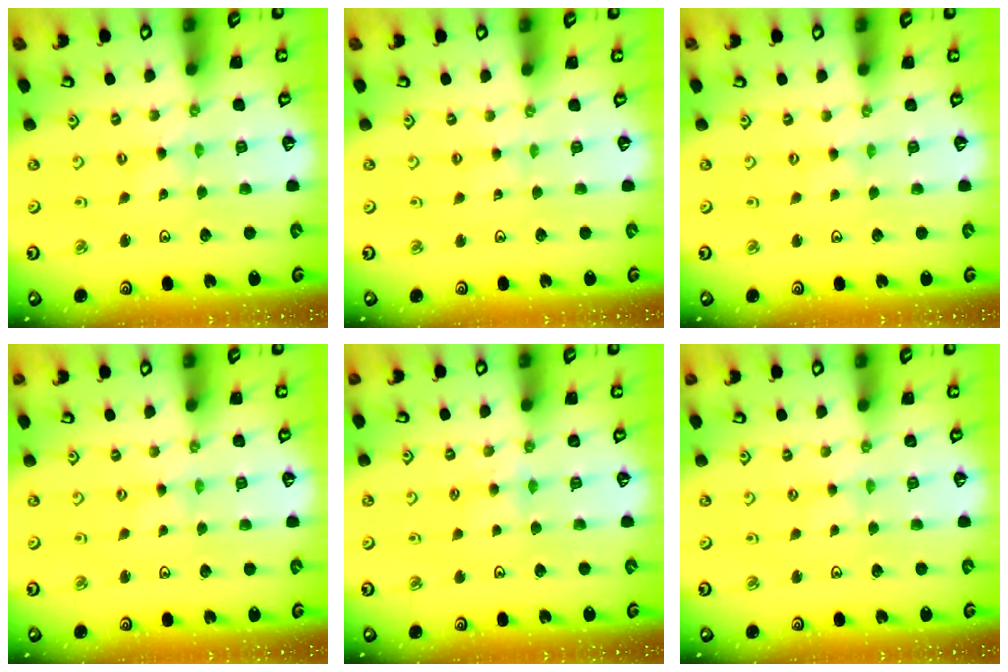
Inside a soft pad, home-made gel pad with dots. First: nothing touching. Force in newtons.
{"total": 1.7, "press": 1.6, "slide": 0.4}
{"total": 0.0}
{"total": 0.0}
{"total": 5.5, "press": 5.4, "slide": 0.9}
{"total": 1.4, "press": 1.3, "slide": 0.4}